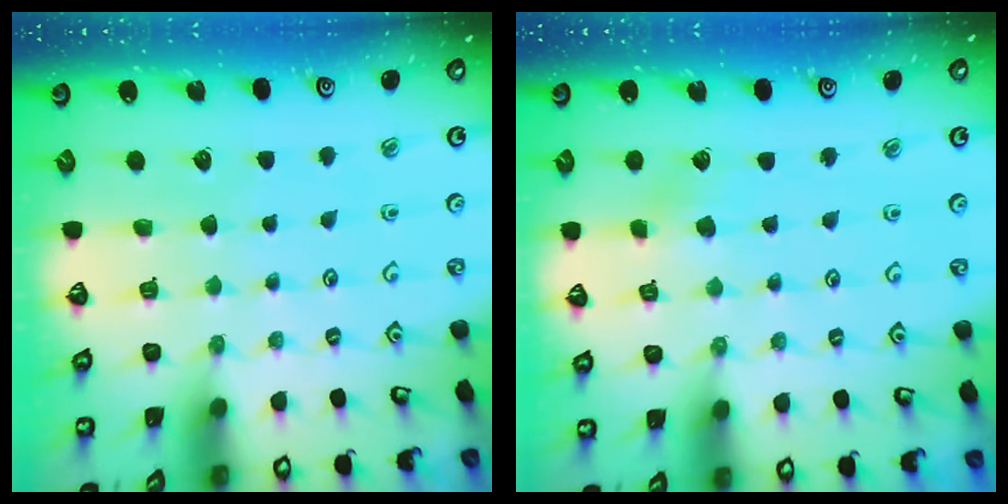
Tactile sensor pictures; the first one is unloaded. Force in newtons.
{"total": 2.6, "press": 2.6, "slide": 0.4}